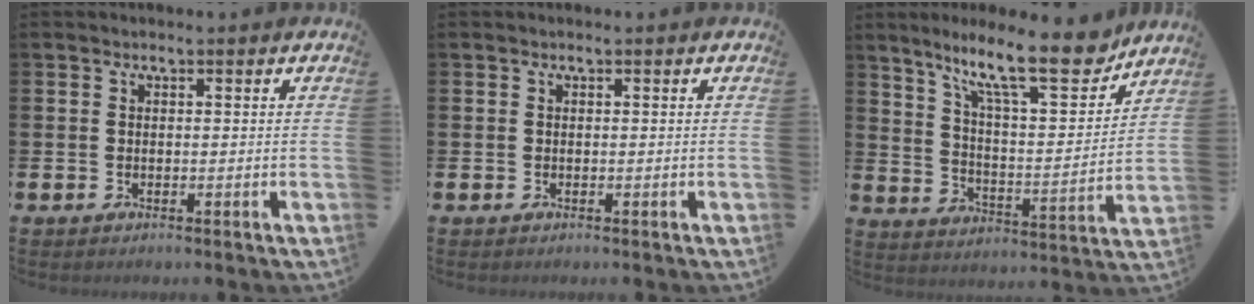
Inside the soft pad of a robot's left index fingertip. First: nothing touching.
{"total": 0.0}
{"total": 14.1, "force": [11.1, 3.0, 8.3], "torque": [-0.160, -0.061, 0.188]}